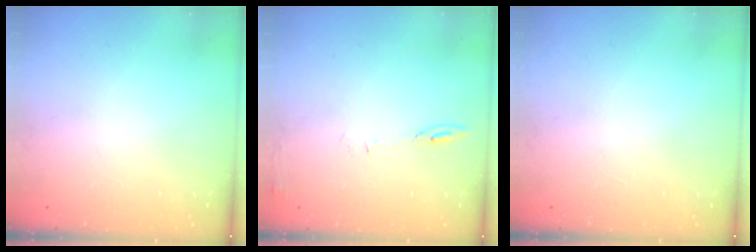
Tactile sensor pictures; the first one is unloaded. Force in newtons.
{"total": 6.2, "press": 6.2, "slide": 0.9}
{"total": 0.0}